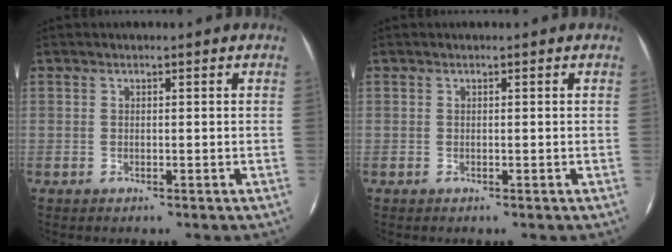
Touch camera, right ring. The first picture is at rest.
{"total": 0.0}